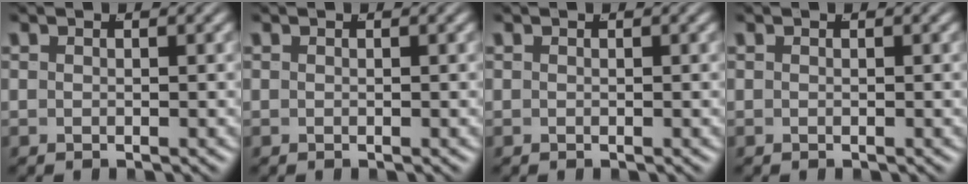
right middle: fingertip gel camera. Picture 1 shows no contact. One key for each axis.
{"total": 0.0}
{"total": 0.0}
{"total": 0.0}